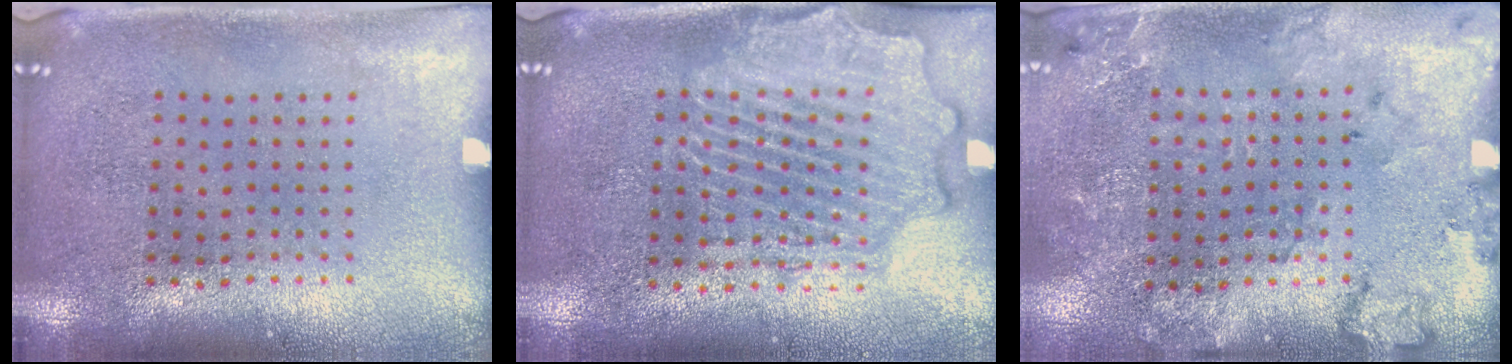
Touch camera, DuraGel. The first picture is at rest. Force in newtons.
{"total": 2.3, "press": 2.3, "slide": 0.3}
{"total": 1.8, "press": 1.7, "slide": 0.4}